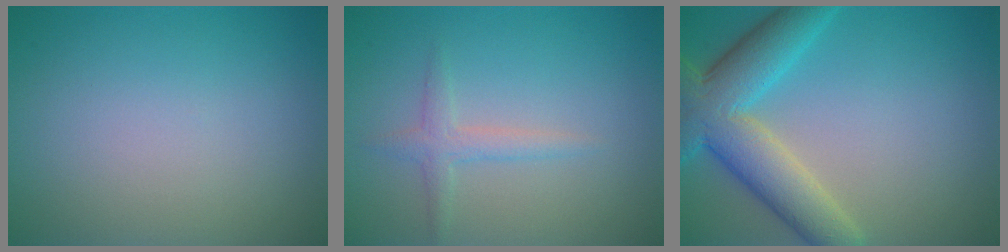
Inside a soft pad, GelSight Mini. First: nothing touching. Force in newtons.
{"total": 1.7, "press": 1.7, "slide": 0.1}
{"total": 7.9, "press": 7.9, "slide": 0.5}